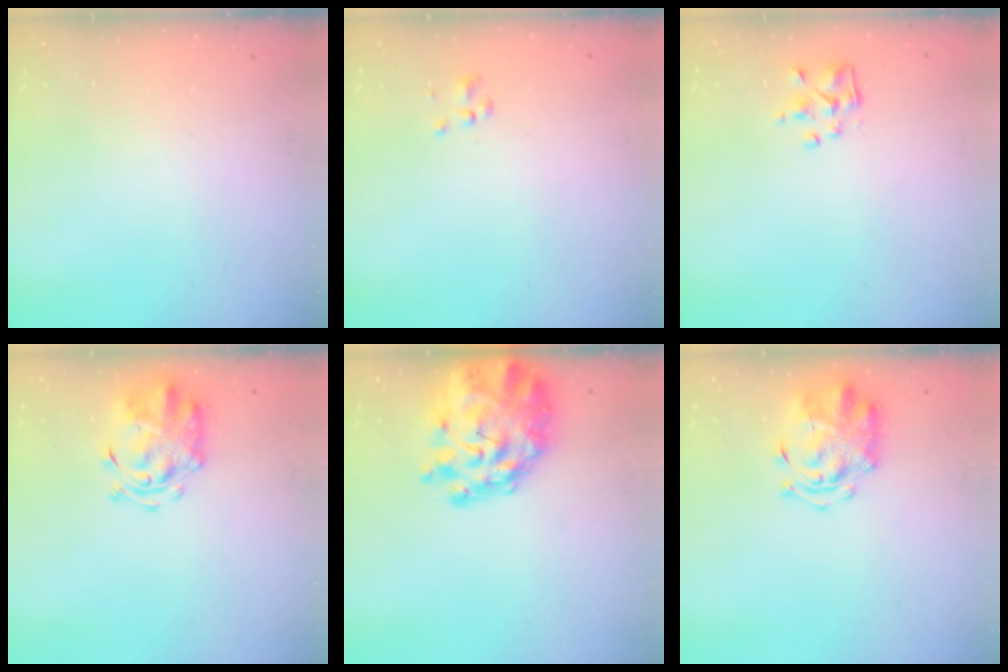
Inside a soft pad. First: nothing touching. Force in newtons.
{"total": 1.8, "press": 1.7, "slide": 0.5}
{"total": 2.4, "press": 2.4, "slide": 0.2}
{"total": 3.9, "press": 3.7, "slide": 1.2}
{"total": 8.9, "press": 8.3, "slide": 3.2}
{"total": 3.3, "press": 3.2, "slide": 0.8}